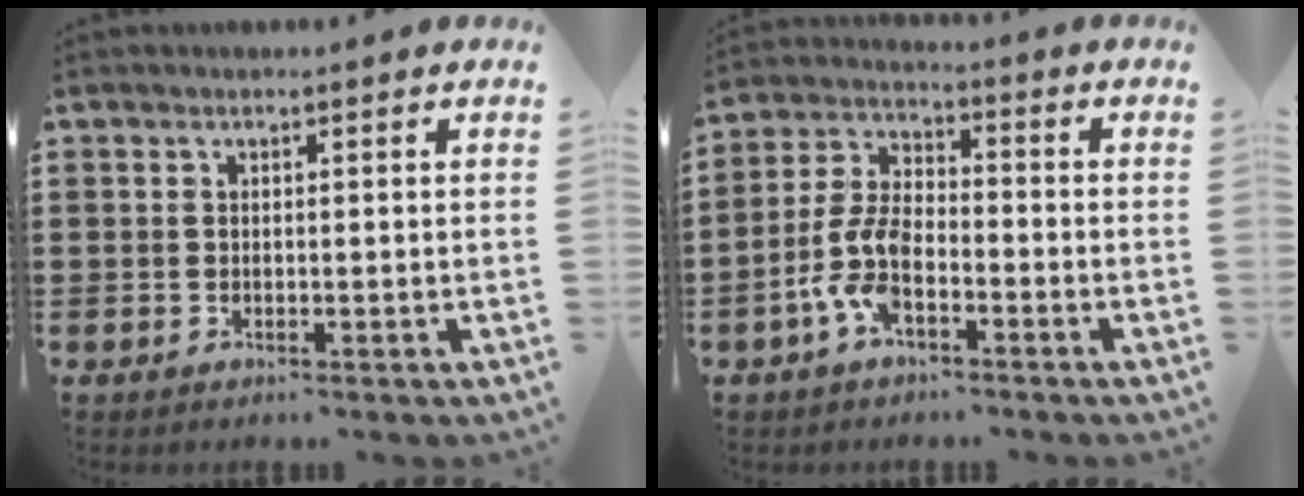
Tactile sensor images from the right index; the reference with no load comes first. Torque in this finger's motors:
{"motor_torque": [2.14, 0.00, 0.64, 0.21]}